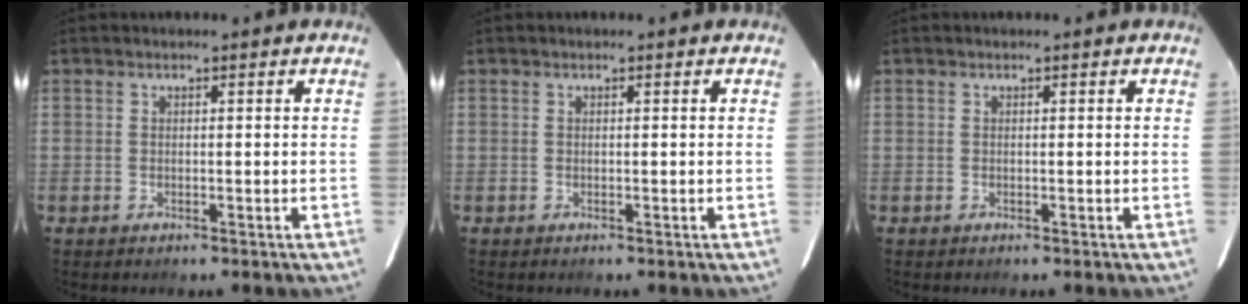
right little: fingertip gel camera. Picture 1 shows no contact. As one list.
[{"total": 0.0}, {"total": 0.0}]